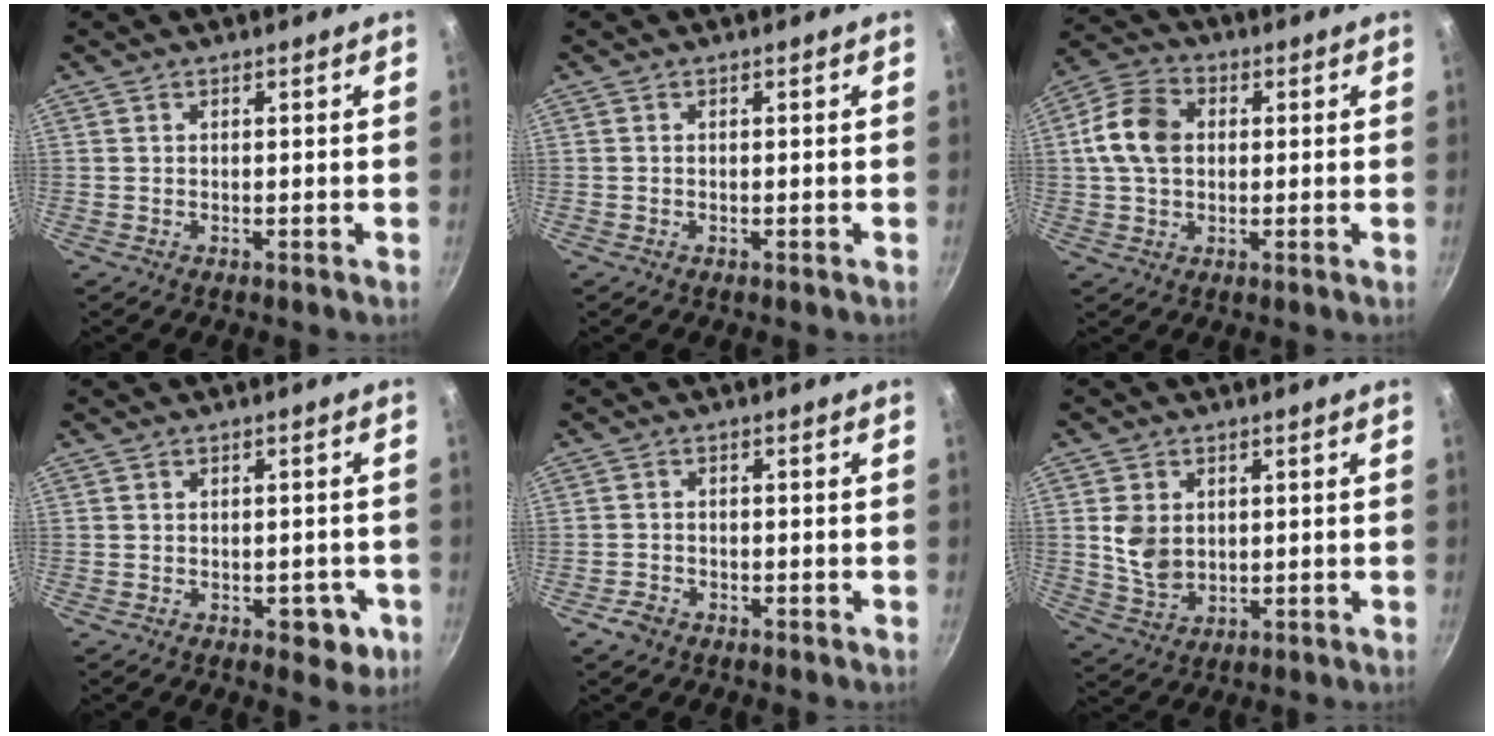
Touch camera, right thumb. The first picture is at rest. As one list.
[{"total": 0.0}, {"total": 10.2, "force": [1.1, 7.4, 7.0], "torque": [-0.119, 0.018, 0.008]}, {"total": 5.4, "force": [-2.0, 3.3, 3.7], "torque": [-0.015, 0.012, -0.017]}, {"total": 2.9, "force": [-1.9, 1.9, 1.1], "torque": [-0.022, 0.021, -0.033]}, {"total": 7.3, "force": [1.0, 5.5, 4.7], "torque": [-0.074, -0.014, 0.027]}]